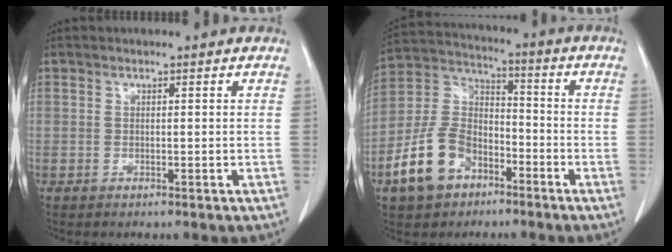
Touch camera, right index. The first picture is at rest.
{"total": 12.1, "force": [-6.4, 7.8, 6.6], "torque": [-0.152, 0.018, -0.118]}